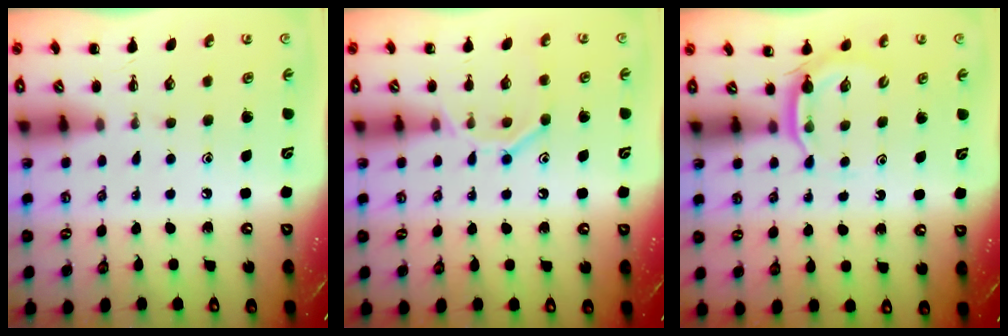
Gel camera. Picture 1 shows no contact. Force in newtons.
{"total": 10.4, "press": 10.3, "slide": 1.6}
{"total": 2.9, "press": 2.8, "slide": 0.7}